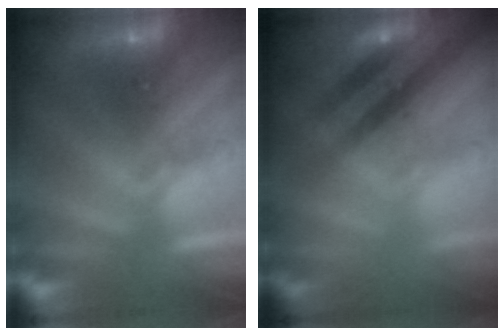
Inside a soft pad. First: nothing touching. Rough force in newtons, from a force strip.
{"total": 2.8}